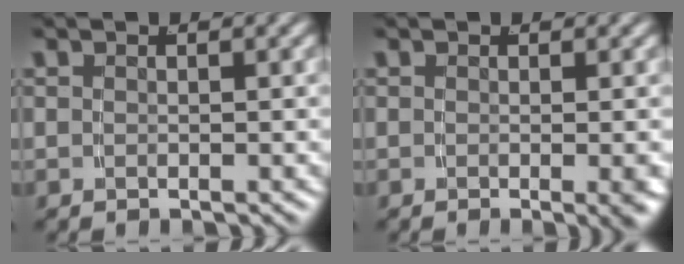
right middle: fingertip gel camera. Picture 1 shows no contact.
{"total": 1.4, "force": [-0.3, -0.2, 1.4], "torque": [-0.015, -0.001, -0.005]}